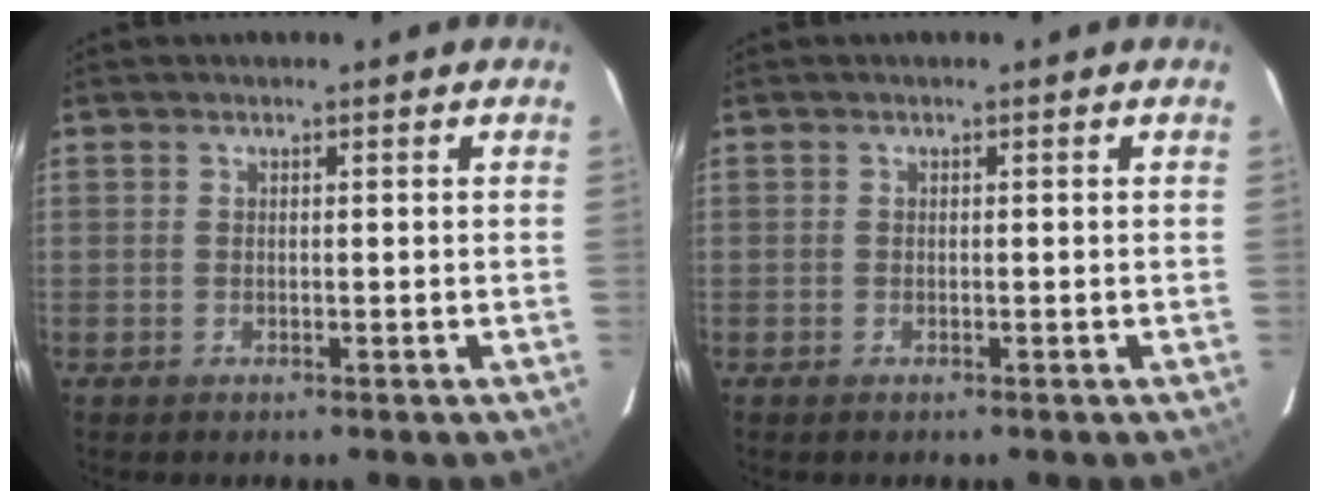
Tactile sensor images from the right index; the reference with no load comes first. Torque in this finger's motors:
{"motor_torque": [-0.05, -0.04, 0.02, 0.00]}